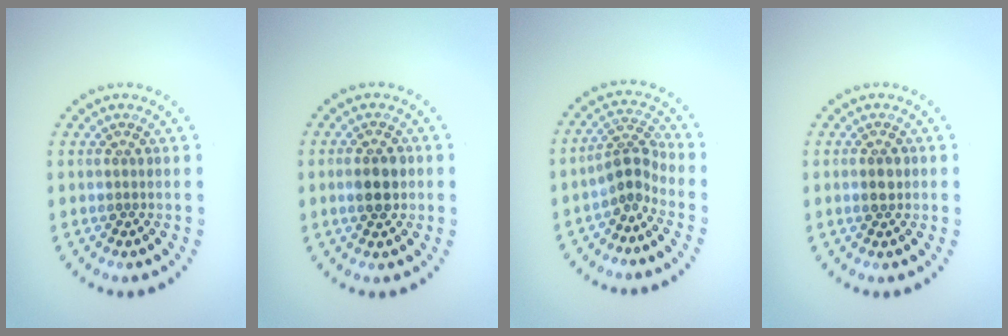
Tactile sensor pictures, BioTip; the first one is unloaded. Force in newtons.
{"total": 2.9, "press": 2.9, "slide": 0.1}
{"total": 2.6, "press": 1.9, "slide": 1.8}
{"total": 1.7, "press": 1.7, "slide": 0.1}